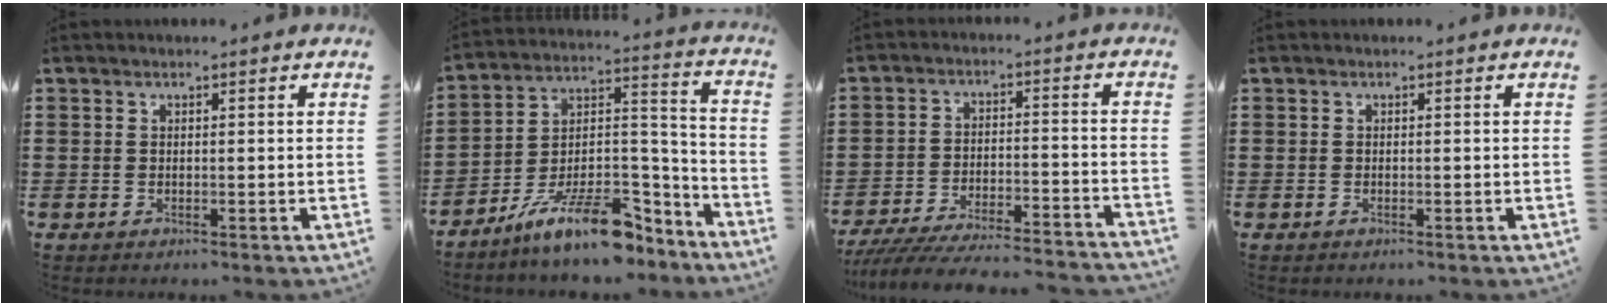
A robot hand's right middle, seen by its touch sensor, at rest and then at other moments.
{"total": 11.8, "force": [-9.2, 2.6, 7.0], "torque": [-0.119, 0.021, -0.174]}
{"total": 6.5, "force": [-6.2, 0.1, 1.9], "torque": [-0.043, -0.007, -0.124]}
{"total": 0.0}